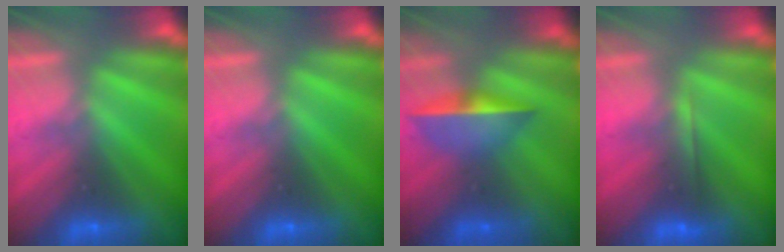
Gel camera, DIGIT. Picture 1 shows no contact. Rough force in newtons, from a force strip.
{"total": 0.0}
{"total": 1.7}
{"total": 1.9}